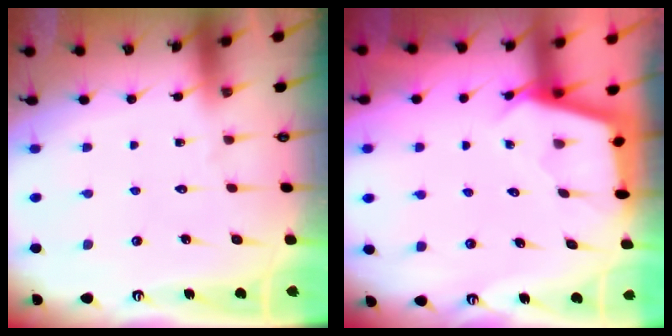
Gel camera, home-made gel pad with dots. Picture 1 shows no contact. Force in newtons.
{"total": 2.6, "press": 2.5, "slide": 0.4}